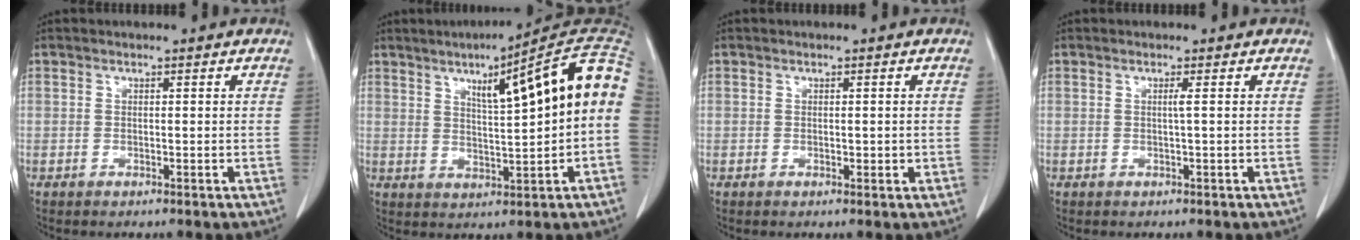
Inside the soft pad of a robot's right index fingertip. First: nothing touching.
{"total": 15.5, "force": [3.6, 0.9, 15.1], "torque": [-0.208, 0.031, 0.044]}
{"total": 0.9, "force": [0.0, 0.6, 0.7], "torque": [-0.008, -0.001, 0.002]}
{"total": 0.7, "force": [0.1, -0.3, 0.7], "torque": [-0.010, -0.001, 0.001]}